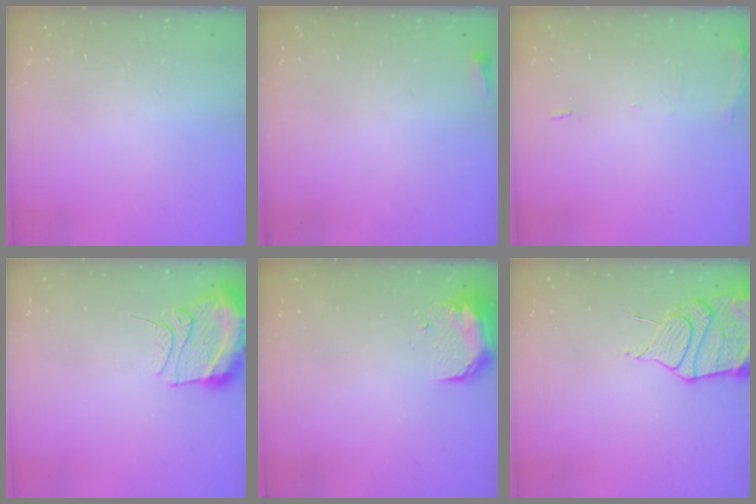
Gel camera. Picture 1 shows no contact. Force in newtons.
{"total": 2.4, "press": 2.4, "slide": 0.6}
{"total": 5.7, "press": 5.7, "slide": 0.8}
{"total": 12.4, "press": 12.3, "slide": 1.6}
{"total": 11.4, "press": 9.6, "slide": 6.1}
{"total": 13.5, "press": 13.4, "slide": 1.0}